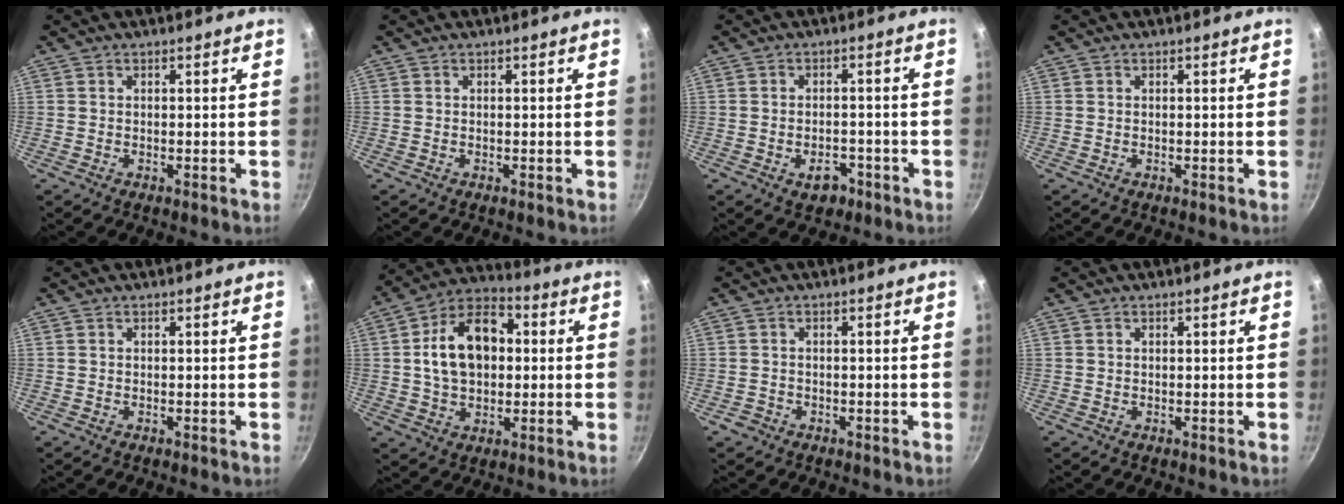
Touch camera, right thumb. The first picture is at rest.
{"total": 0.0}
{"total": 4.4, "force": [-2.3, 2.8, 2.4], "torque": [-0.020, 0.020, -0.025]}
{"total": 0.0}
{"total": 0.0}
{"total": 15.4, "force": [1.7, 10.5, 11.1], "torque": [-0.158, 0.026, 0.015]}
{"total": 1.7, "force": [-0.9, 1.4, 0.4], "torque": [-0.005, 0.011, -0.009]}
{"total": 0.0}